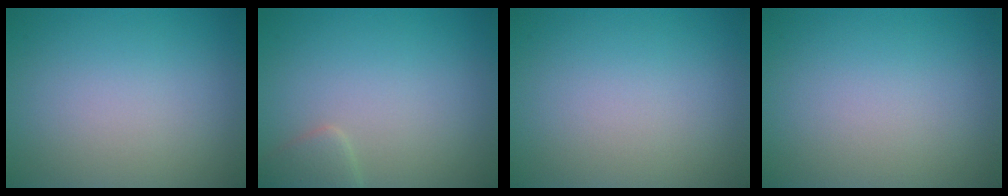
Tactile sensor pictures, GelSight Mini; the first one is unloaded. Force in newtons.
{"total": 1.6, "press": 1.6, "slide": 0.1}
{"total": 0.0}
{"total": 0.0}